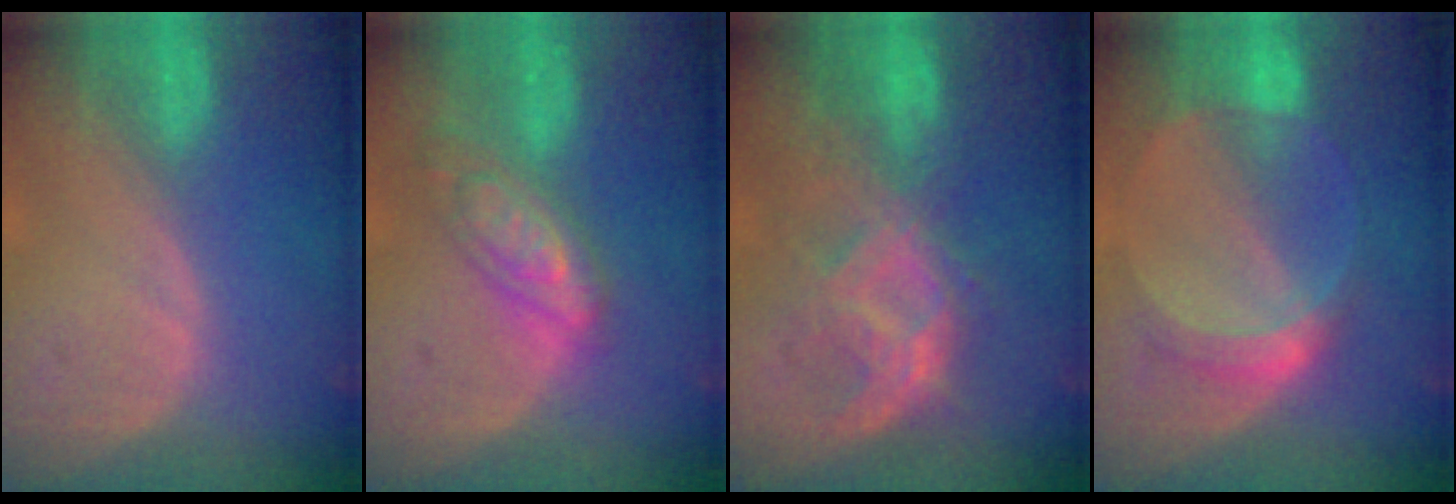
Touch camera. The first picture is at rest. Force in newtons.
{"total": 7.1, "press": 7.0, "slide": 0.6}
{"total": 7.7, "press": 7.6, "slide": 0.7}
{"total": 6.1, "press": 5.6, "slide": 2.4}